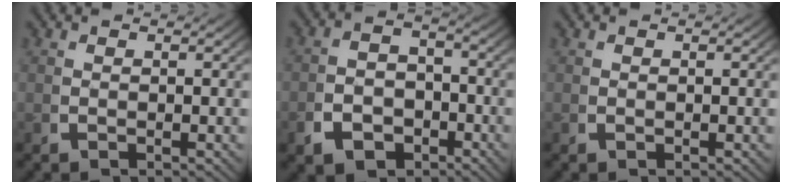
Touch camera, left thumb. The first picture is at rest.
{"total": 5.6, "force": [-2.2, 4.2, 3.0], "torque": [-0.052, -0.021, -0.031]}
{"total": 0.0}